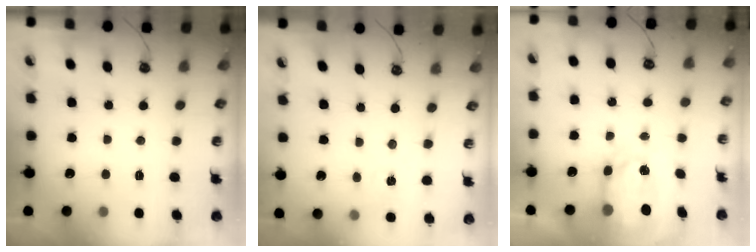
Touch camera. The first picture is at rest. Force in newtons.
{"total": 1.6, "press": 1.5, "slide": 0.3}
{"total": 6.2, "press": 6.2, "slide": 0.1}